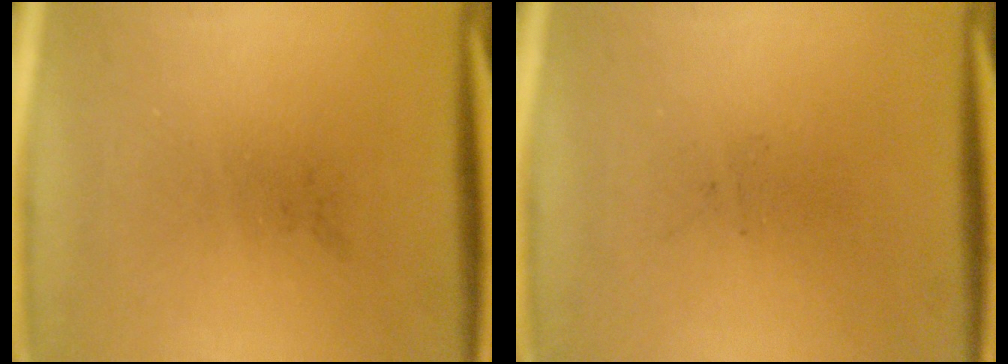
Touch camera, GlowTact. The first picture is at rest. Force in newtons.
{"total": 0.0}